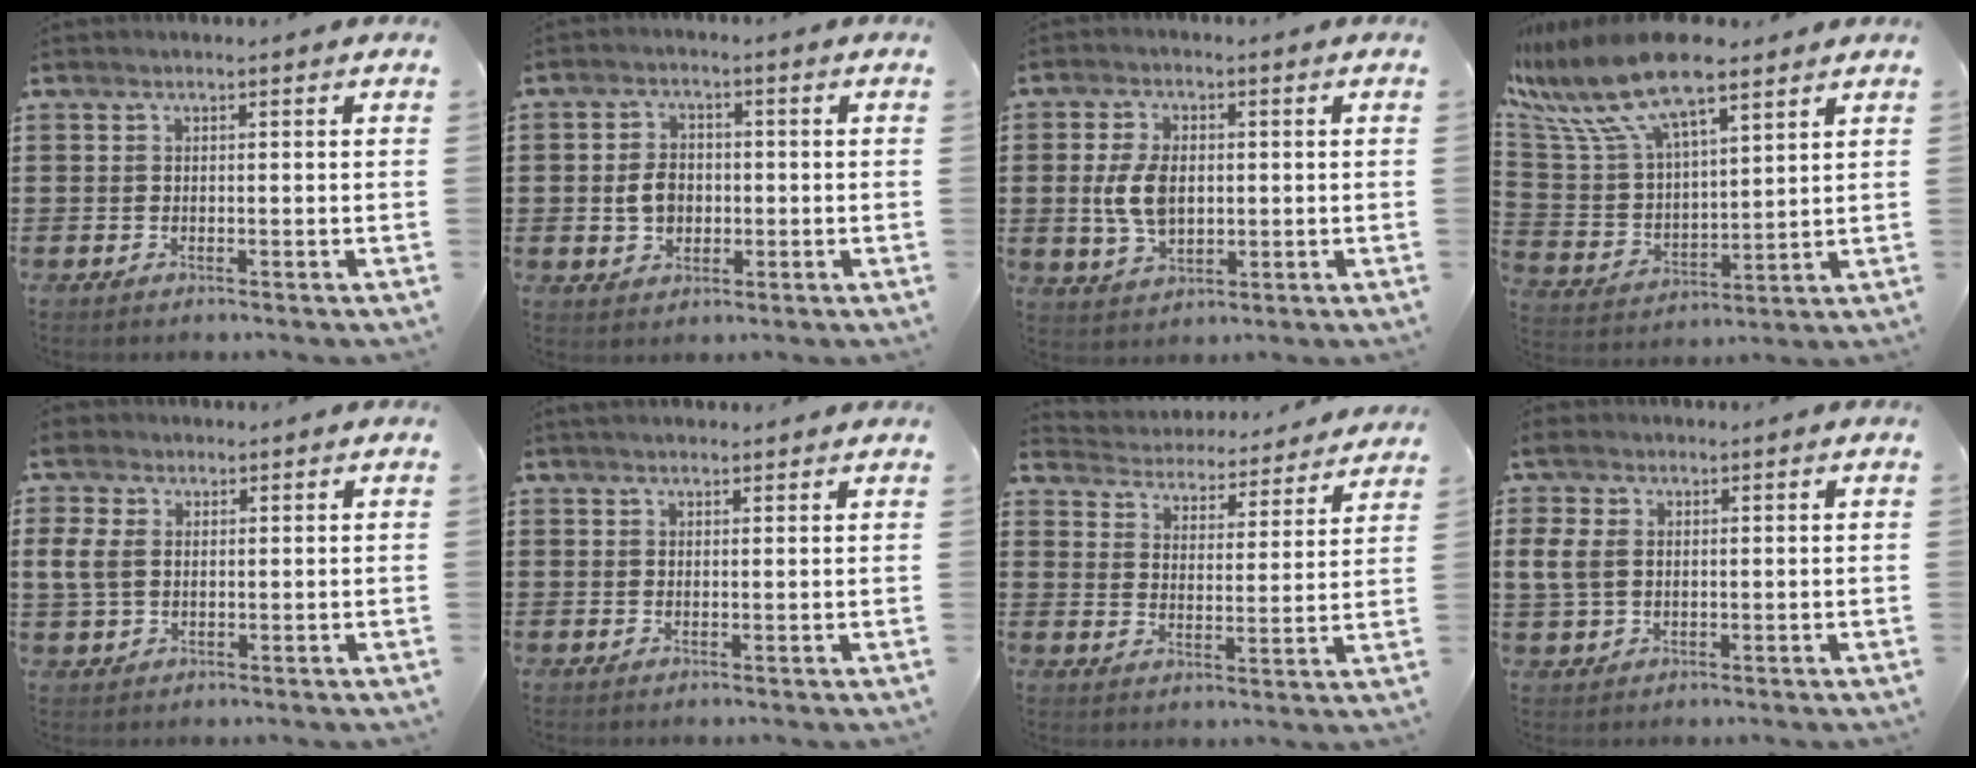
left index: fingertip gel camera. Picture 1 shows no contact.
{"total": 4.5, "force": [-0.4, 3.4, 2.9], "torque": [-0.060, 0.003, -0.014]}
{"total": 6.9, "force": [0.3, 4.3, 5.5], "torque": [-0.137, 0.006, -0.002]}
{"total": 13.9, "force": [10.5, 4.0, 8.2], "torque": [-0.209, -0.039, 0.183]}
{"total": 5.1, "force": [1.7, 3.8, 3.0], "torque": [-0.083, 0.011, 0.029]}
{"total": 1.5, "force": [1.4, 0.3, 0.4], "torque": [-0.010, 0.002, 0.027]}
{"total": 4.1, "force": [4.1, 0.1, -0.4], "torque": [-0.020, -0.038, 0.064]}
{"total": 4.6, "force": [1.4, 3.2, 2.9], "torque": [-0.081, 0.007, 0.022]}